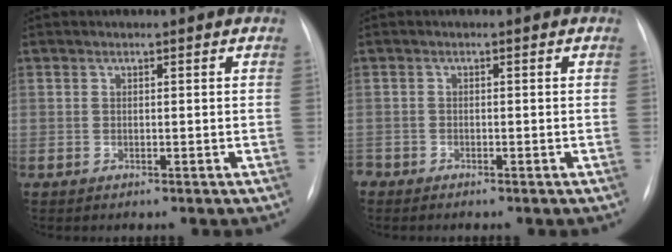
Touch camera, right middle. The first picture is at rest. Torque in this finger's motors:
{"motor_torque": [0.14, -0.15, 0.01, 0.01]}